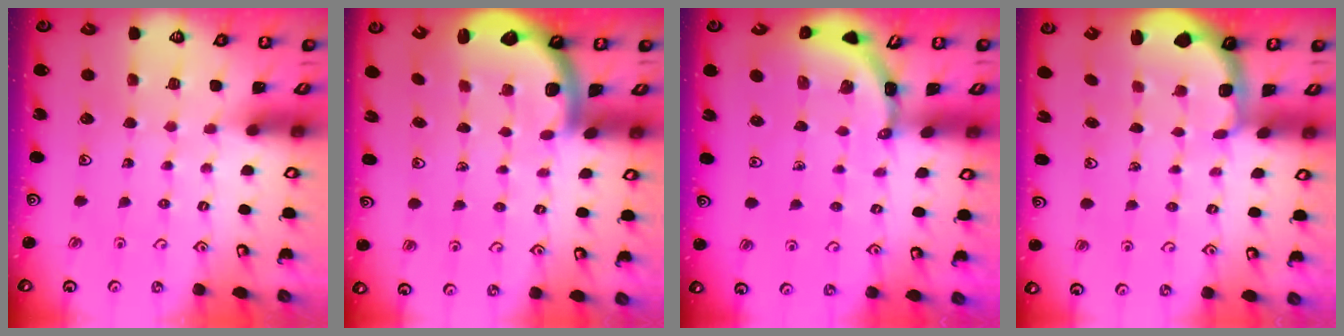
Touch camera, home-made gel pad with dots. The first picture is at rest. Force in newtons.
{"total": 2.9, "press": 2.8, "slide": 0.4}
{"total": 3.5, "press": 3.5, "slide": 0.3}
{"total": 2.2, "press": 1.5, "slide": 1.6}